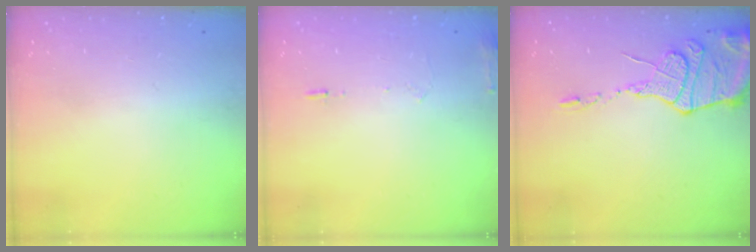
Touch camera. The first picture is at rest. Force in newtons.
{"total": 6.4, "press": 6.2, "slide": 1.5}
{"total": 14.4, "press": 14.4, "slide": 1.4}